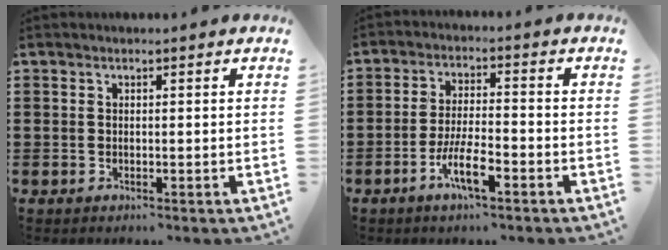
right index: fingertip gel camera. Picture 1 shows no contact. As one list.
[{"total": 6.6, "force": [-3.4, 1.6, 5.4], "torque": [-0.123, -0.010, -0.067]}]